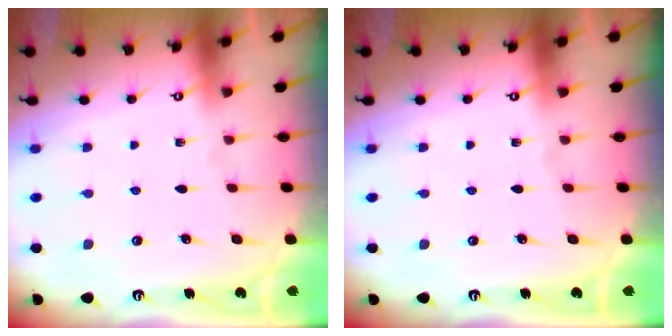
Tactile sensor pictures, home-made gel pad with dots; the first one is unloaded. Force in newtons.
{"total": 0.0}